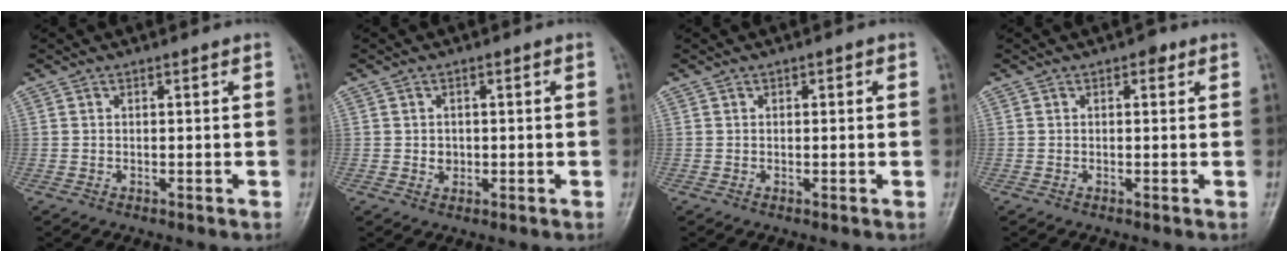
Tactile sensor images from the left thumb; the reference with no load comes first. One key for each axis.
{"total": 1.4, "fx": -0.2, "fy": 1.3, "fz": 0.4, "tx": -0.001, "ty": 0.002, "tz": -0.001}
{"total": 1.2, "fx": 0.4, "fy": 0.7, "fz": 0.9, "tx": -0.007, "ty": 0.001, "tz": 0.003}
{"total": 1.5, "fx": 0.7, "fy": 1.0, "fz": 1.0, "tx": -0.003, "ty": 0.001, "tz": 0.005}